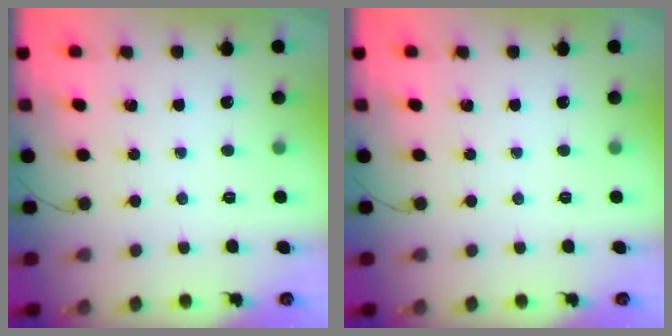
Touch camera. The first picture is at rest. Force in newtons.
{"total": 0.0}